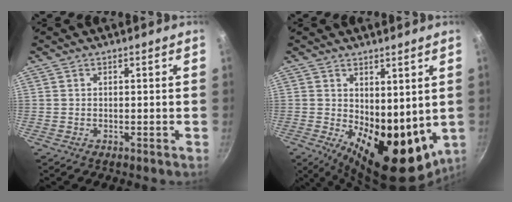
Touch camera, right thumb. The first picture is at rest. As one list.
[{"total": 15.5, "force": [0.0, 8.3, 13.1], "torque": [-0.138, -0.029, 0.021]}]